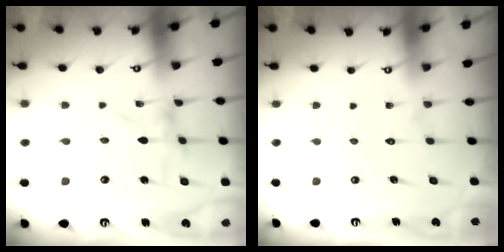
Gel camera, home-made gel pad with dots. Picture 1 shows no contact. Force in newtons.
{"total": 1.7, "press": 1.7, "slide": 0.1}